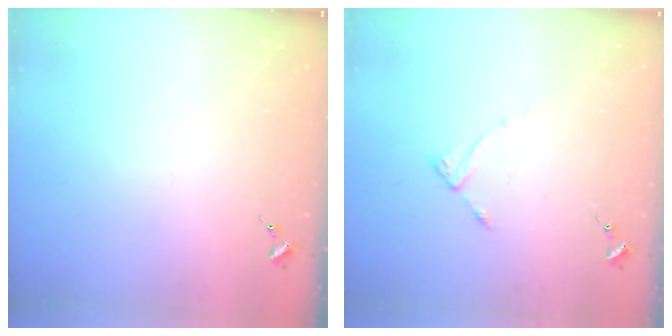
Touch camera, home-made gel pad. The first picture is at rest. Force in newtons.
{"total": 2.7, "press": 2.7, "slide": 0.3}